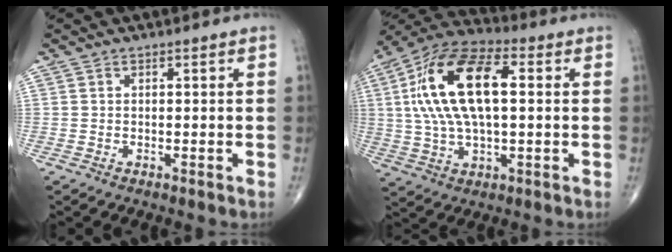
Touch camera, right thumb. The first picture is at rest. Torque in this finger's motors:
{"motor_torque": [0.59, 4.42, 2.15, 0.61, 0.67]}